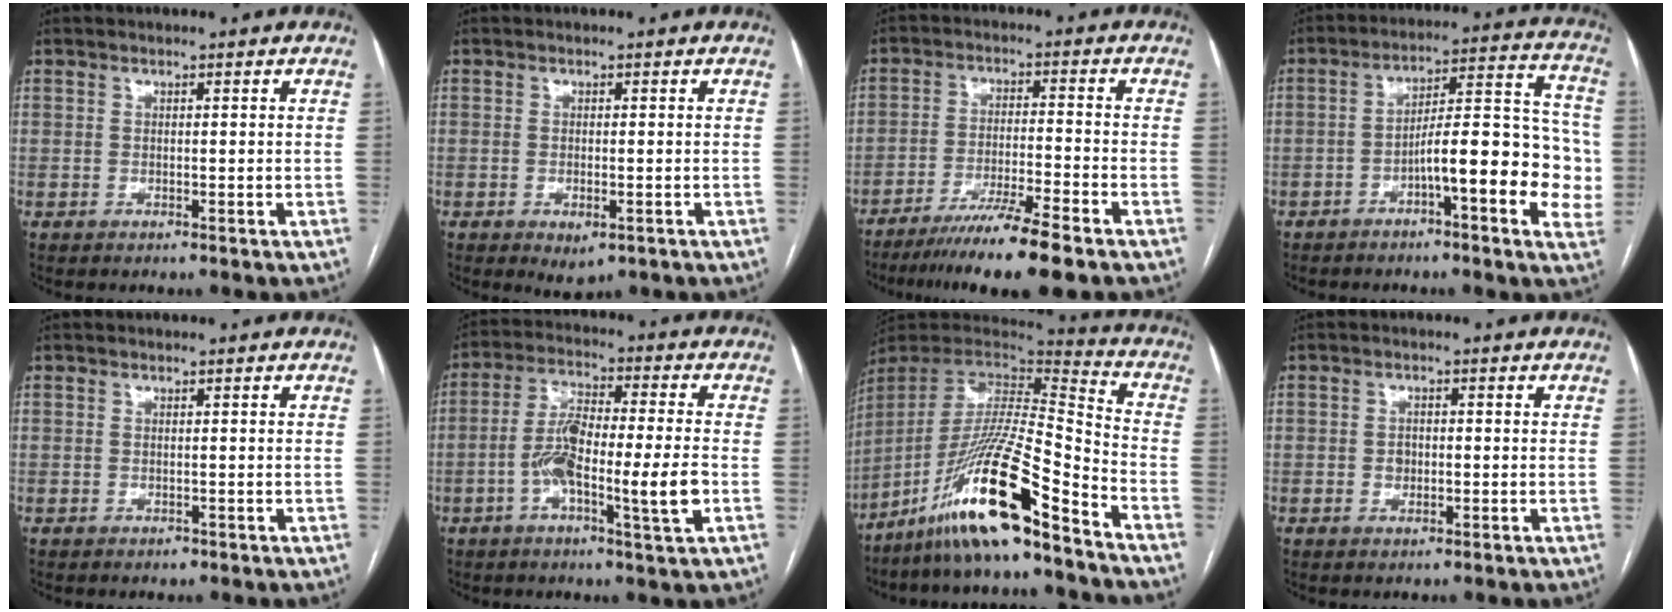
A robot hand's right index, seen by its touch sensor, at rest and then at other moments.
{"total": 3.1, "force": [-1.4, 1.4, 2.3], "torque": [-0.035, -0.003, -0.011]}
{"total": 11.0, "force": [-8.4, -0.7, 7.0], "torque": [-0.111, -0.033, -0.141]}
{"total": 17.0, "force": [-4.6, 3.0, 16.1], "torque": [-0.223, 0.024, -0.066]}
{"total": 0.7, "force": [-0.5, 0.5, 0.1], "torque": [-0.004, 0.002, -0.005]}
{"total": 11.6, "force": [-3.1, 1.1, 11.1], "torque": [-0.205, 0.005, -0.060]}
{"total": 20.3, "force": [-14.3, 0.6, 14.4], "torque": [-0.306, -0.019, -0.266]}
{"total": 1.8, "force": [-0.4, 1.4, 1.1], "torque": [-0.018, 0.004, -0.004]}